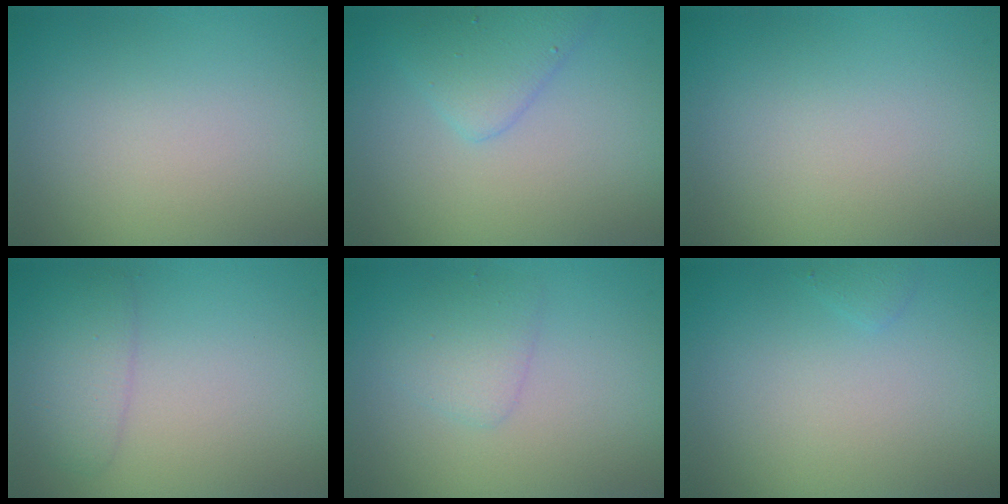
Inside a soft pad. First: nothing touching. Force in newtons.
{"total": 2.8, "press": 2.8, "slide": 0.1}
{"total": 0.0}
{"total": 2.3, "press": 2.3, "slide": 0.1}
{"total": 1.9, "press": 1.9, "slide": 0.0}
{"total": 0.6, "press": 0.6, "slide": 0.1}